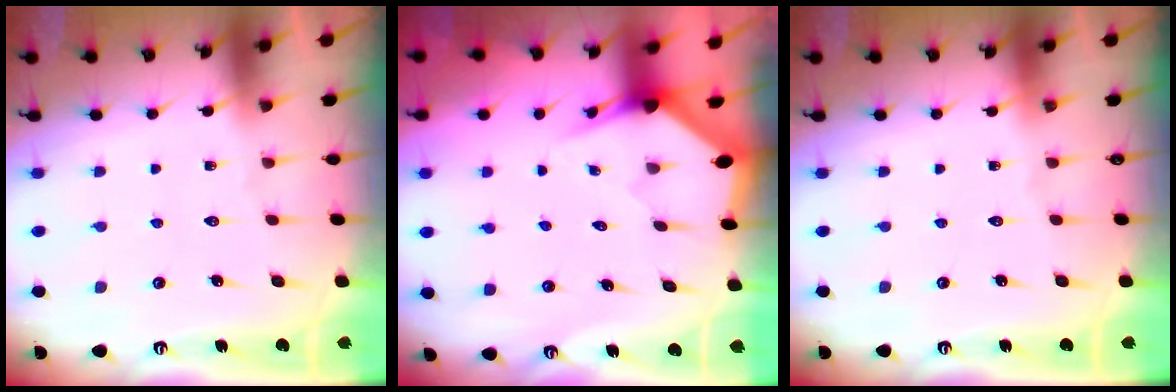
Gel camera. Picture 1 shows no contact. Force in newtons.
{"total": 2.9, "press": 2.9, "slide": 0.1}
{"total": 0.0}